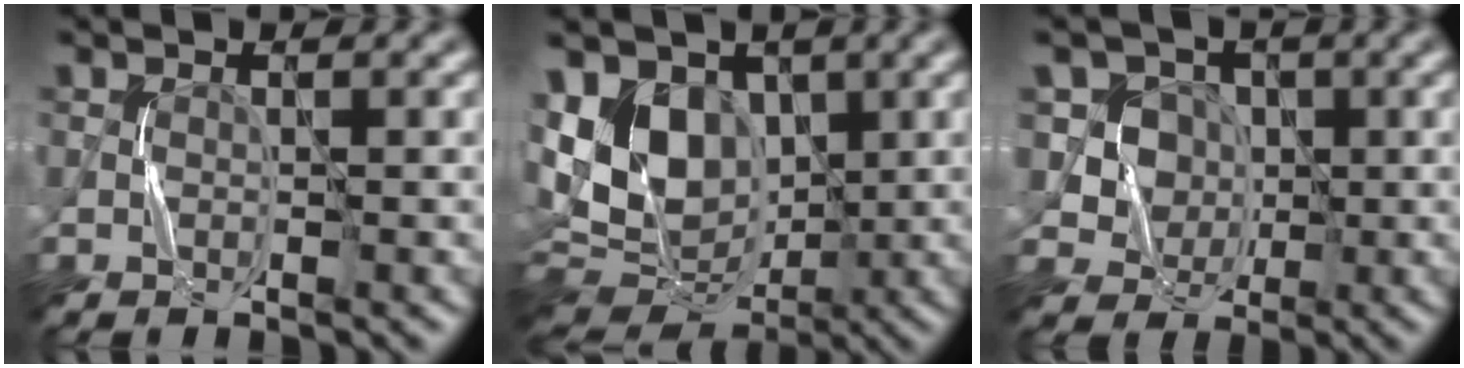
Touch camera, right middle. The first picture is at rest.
{"total": 10.2, "force": [2.0, 7.1, 7.1], "torque": [-0.146, 0.005, 0.026]}
{"total": 5.0, "force": [1.2, 4.5, 1.7], "torque": [-0.028, 0.004, 0.019]}